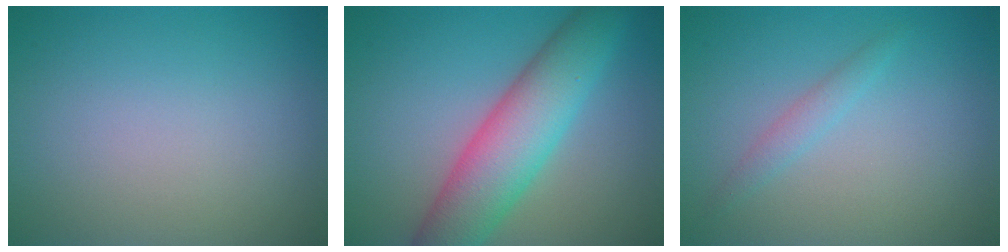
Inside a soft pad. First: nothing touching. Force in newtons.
{"total": 7.6, "press": 7.6, "slide": 0.2}
{"total": 1.1, "press": 1.1, "slide": 0.1}